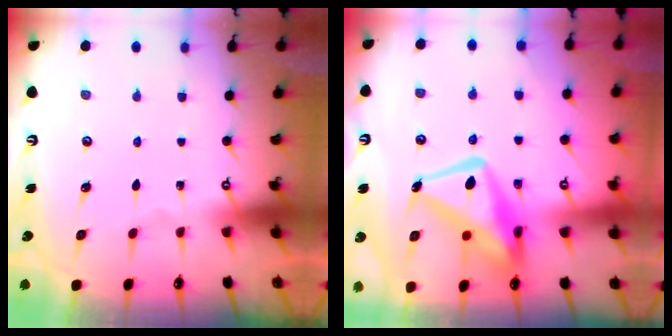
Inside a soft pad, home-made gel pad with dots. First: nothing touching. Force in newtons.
{"total": 15.6, "press": 15.5, "slide": 1.4}